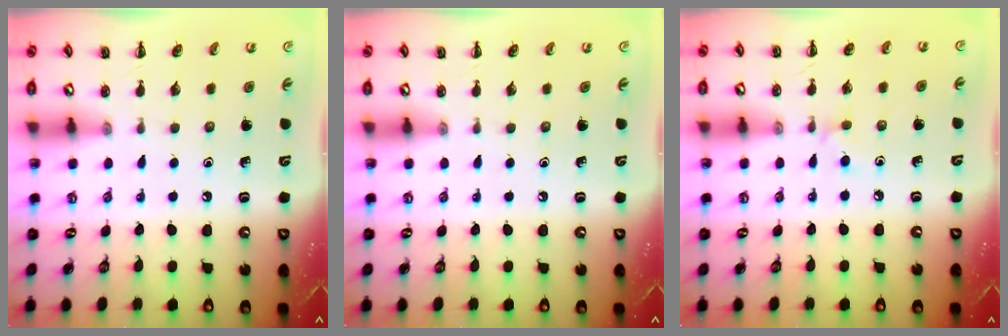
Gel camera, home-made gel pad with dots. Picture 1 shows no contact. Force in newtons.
{"total": 0.0}
{"total": 4.5, "press": 4.2, "slide": 1.4}